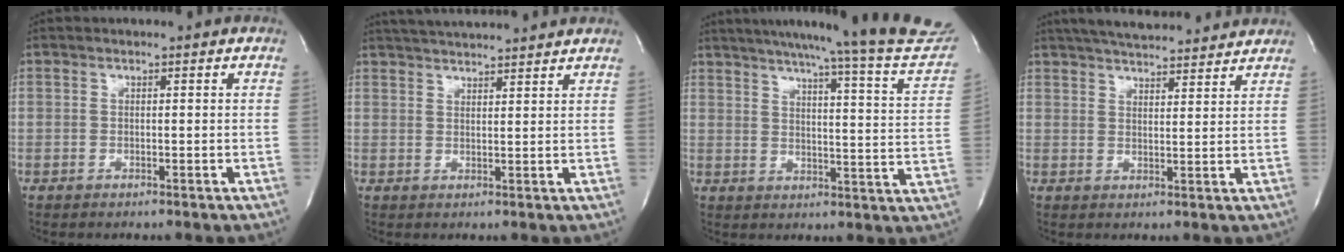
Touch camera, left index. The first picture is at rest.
{"total": 10.6, "force": [9.9, 0.5, 3.8], "torque": [-0.070, 0.029, 0.143]}
{"total": 26.3, "force": [24.1, 0.0, 10.6], "torque": [-0.159, -0.086, 0.286]}
{"total": 15.5, "force": [14.0, 2.7, 6.0], "torque": [-0.097, 0.032, 0.197]}